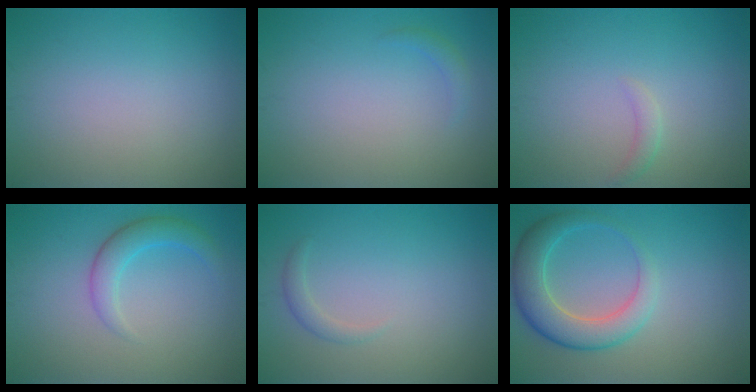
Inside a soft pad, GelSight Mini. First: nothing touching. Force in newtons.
{"total": 0.9, "press": 0.9, "slide": 0.0}
{"total": 1.0, "press": 1.0, "slide": 0.1}
{"total": 2.8, "press": 2.8, "slide": 0.1}
{"total": 1.1, "press": 1.1, "slide": 0.0}
{"total": 5.2, "press": 5.2, "slide": 0.3}